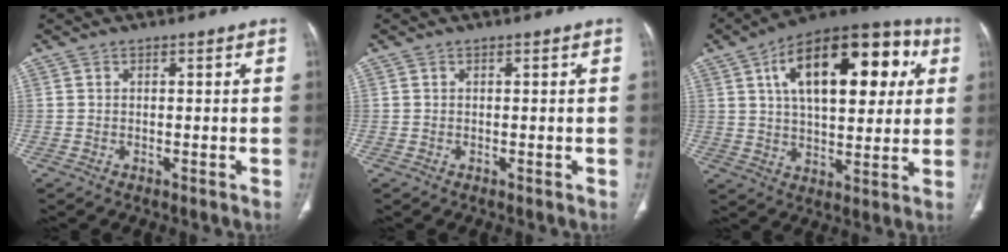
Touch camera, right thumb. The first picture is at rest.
{"total": 0.0}
{"total": 24.4, "force": [7.4, 12.1, 19.8], "torque": [-0.271, 0.015, 0.108]}